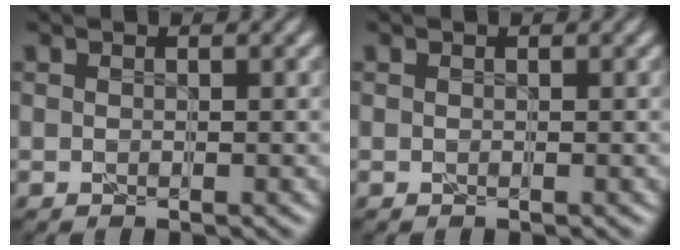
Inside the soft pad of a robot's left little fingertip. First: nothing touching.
{"total": 0.0}